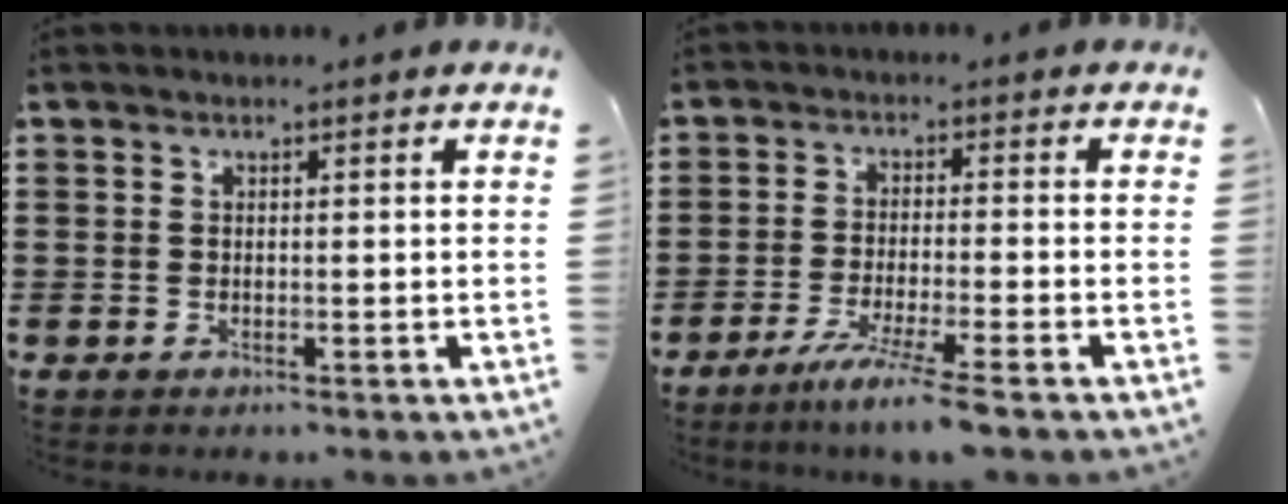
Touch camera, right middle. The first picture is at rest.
{"total": 5.6, "force": [-4.4, -0.5, 3.3], "torque": [-0.064, -0.017, -0.082]}